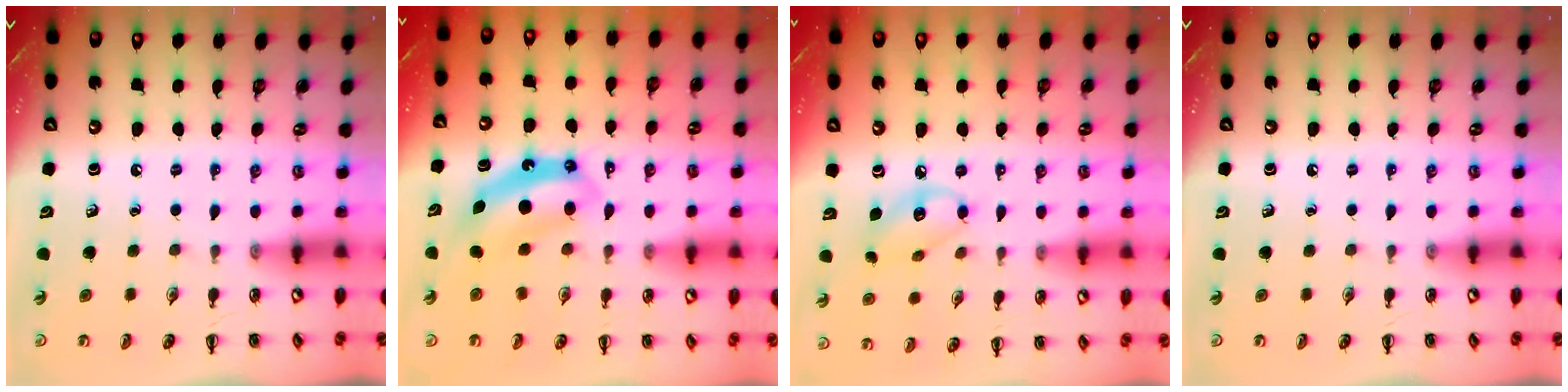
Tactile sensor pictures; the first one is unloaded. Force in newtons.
{"total": 6.9, "press": 6.9, "slide": 0.7}
{"total": 8.8, "press": 8.6, "slide": 1.7}
{"total": 0.0}